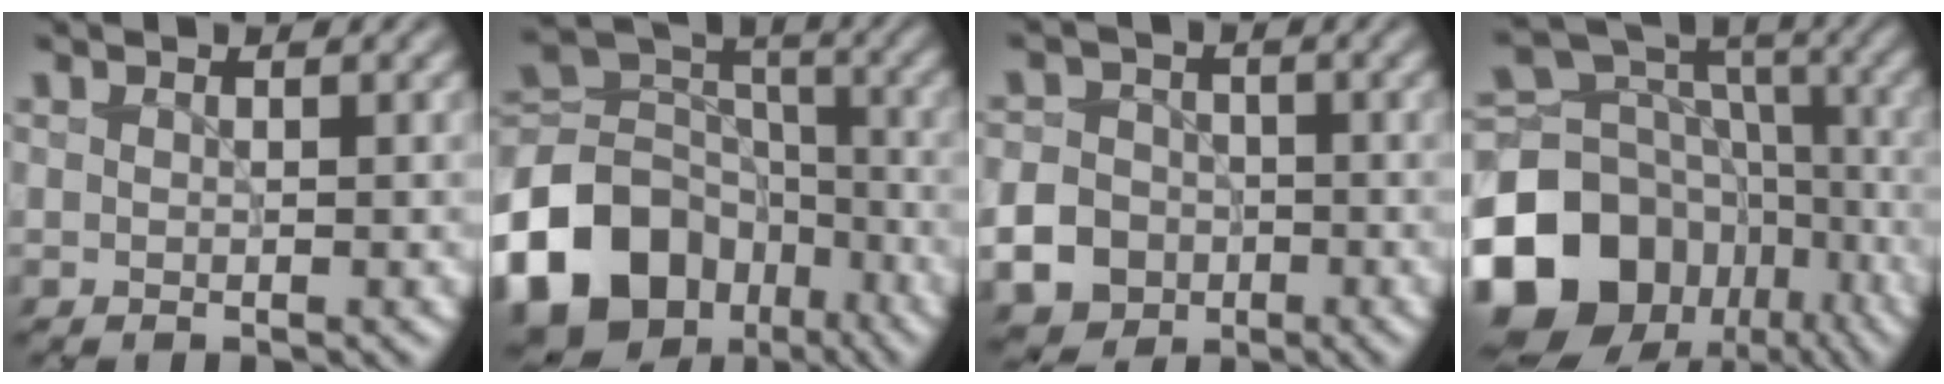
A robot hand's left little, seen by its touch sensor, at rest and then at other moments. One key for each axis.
{"total": 16.0, "fx": -8.7, "fy": 11.7, "fz": 6.7, "tx": -0.168, "ty": -0.002, "tz": -0.146}
{"total": 12.0, "fx": -5.0, "fy": 10.6, "fz": 2.8, "tx": -0.080, "ty": -0.036, "tz": -0.108}
{"total": 18.4, "fx": -8.2, "fy": 14.3, "fz": 8.2, "tx": -0.198, "ty": -0.015, "tz": -0.138}